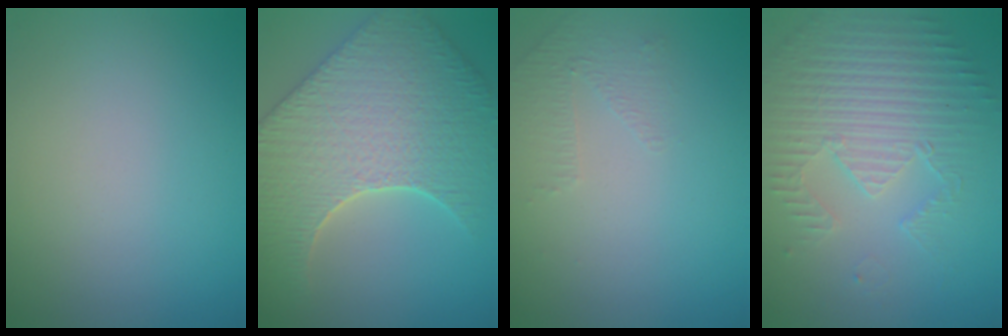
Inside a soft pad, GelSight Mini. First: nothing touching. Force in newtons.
{"total": 8.1, "press": 6.9, "slide": 4.2}
{"total": 1.1, "press": 0.6, "slide": 1.0}
{"total": 3.8, "press": 3.6, "slide": 1.2}